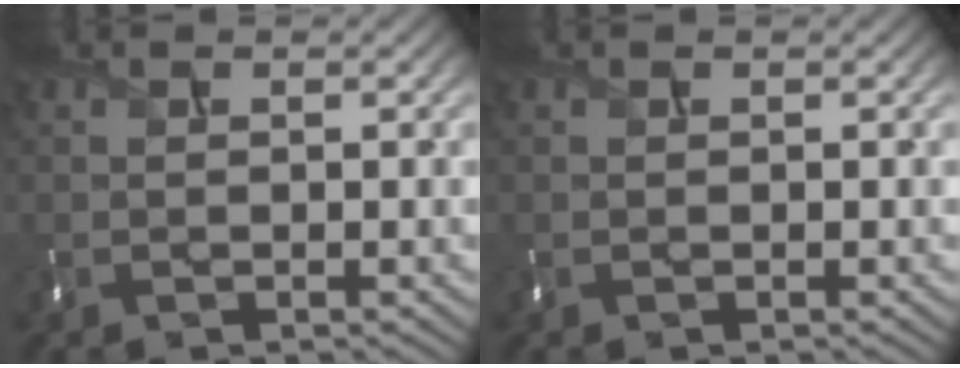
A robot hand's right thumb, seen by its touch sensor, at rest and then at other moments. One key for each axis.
{"total": 0.0}